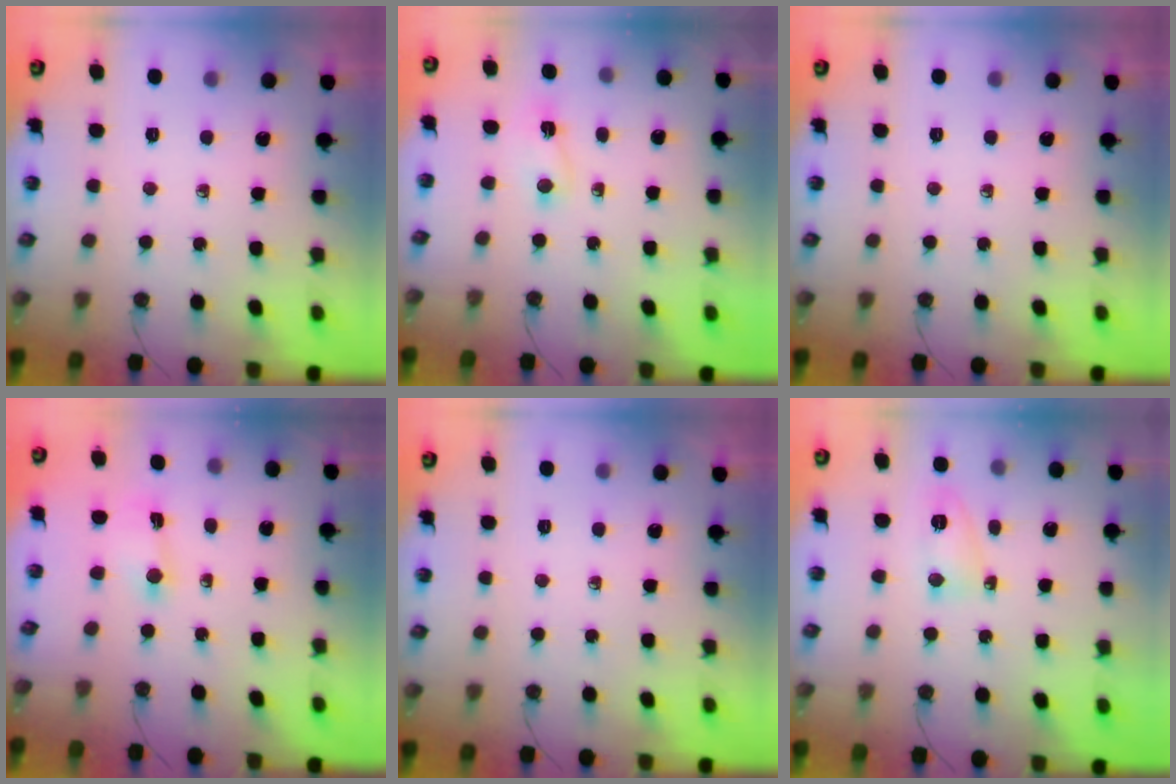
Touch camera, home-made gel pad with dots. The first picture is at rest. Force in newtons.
{"total": 2.0, "press": 1.6, "slide": 1.2}
{"total": 0.0}
{"total": 2.0, "press": 2.0, "slide": 0.2}
{"total": 0.0}
{"total": 4.5, "press": 4.3, "slide": 1.3}